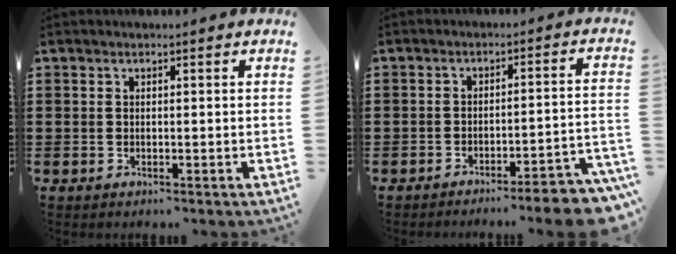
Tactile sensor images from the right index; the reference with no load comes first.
{"total": 4.9, "force": [-4.6, 0.1, 1.8], "torque": [-0.027, -0.006, -0.088]}